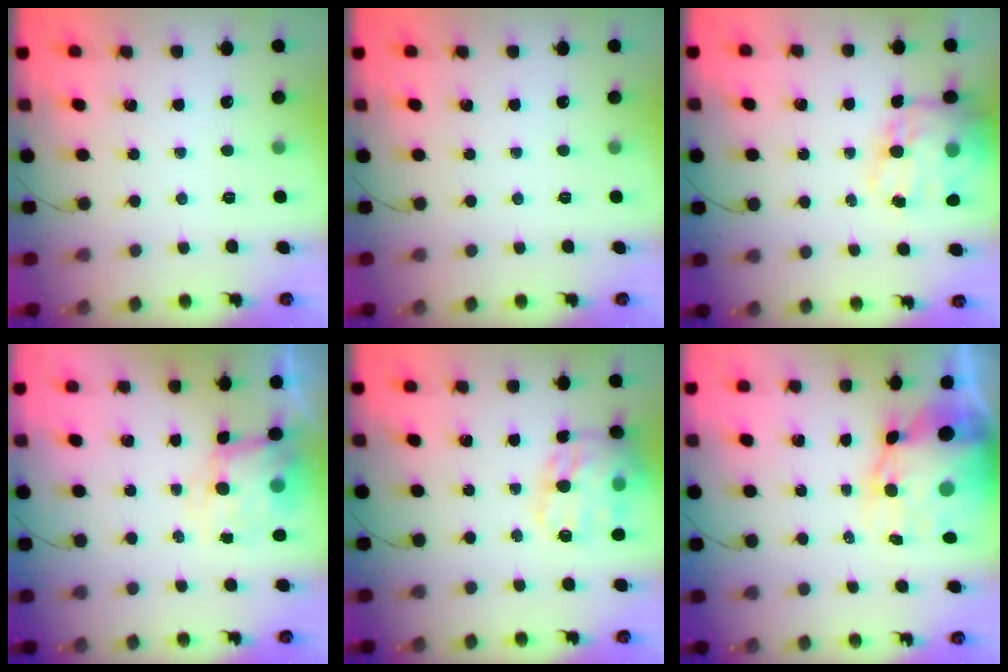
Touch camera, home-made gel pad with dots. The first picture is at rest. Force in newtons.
{"total": 0.0}
{"total": 18.7, "press": 18.1, "slide": 4.5}
{"total": 7.5, "press": 7.4, "slide": 1.4}
{"total": 18.7, "press": 18.6, "slide": 2.3}
{"total": 10.6, "press": 10.1, "slide": 3.0}